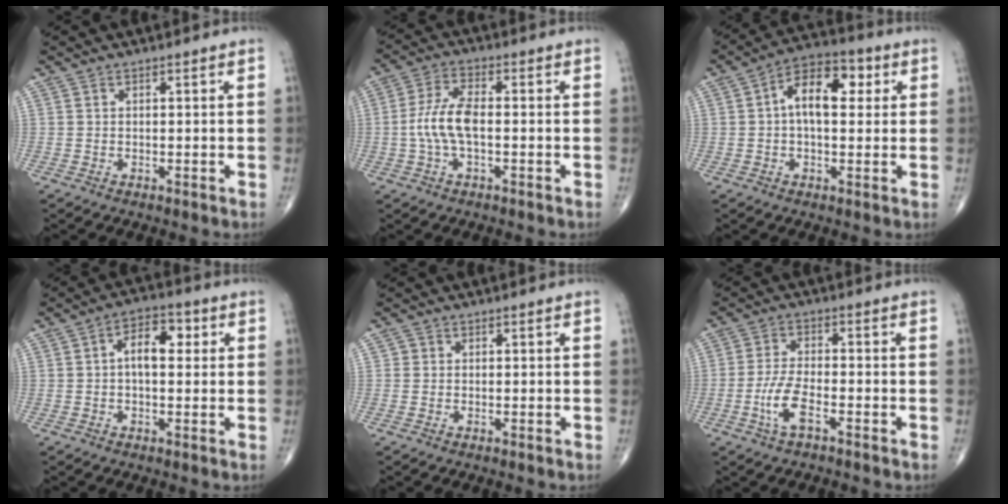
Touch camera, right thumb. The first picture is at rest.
{"total": 7.5, "force": [-0.9, 3.1, 6.8], "torque": [-0.155, 0.019, -0.021]}
{"total": 10.8, "force": [1.9, 6.0, 8.7], "torque": [-0.126, 0.026, 0.021]}
{"total": 6.9, "force": [1.0, 3.9, 5.6], "torque": [-0.077, 0.020, 0.008]}
{"total": 0.9, "force": [0.0, 0.9, 0.1], "torque": [0.003, 0.002, 0.000]}
{"total": 6.0, "force": [-2.6, 1.9, 5.0], "torque": [-0.109, 0.016, -0.050]}